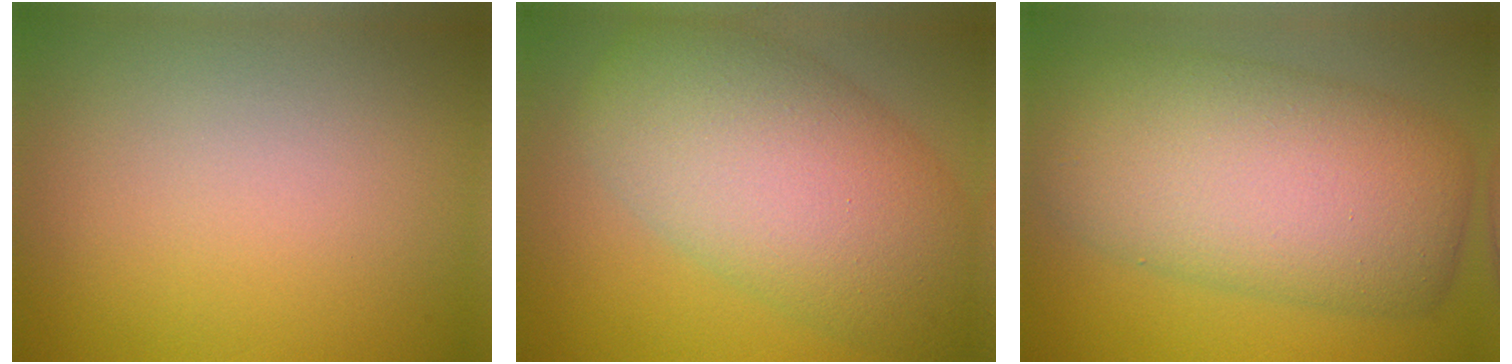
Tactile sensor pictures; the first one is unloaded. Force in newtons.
{"total": 11.1, "press": 11.1, "slide": 0.4}
{"total": 11.9, "press": 11.9, "slide": 0.4}